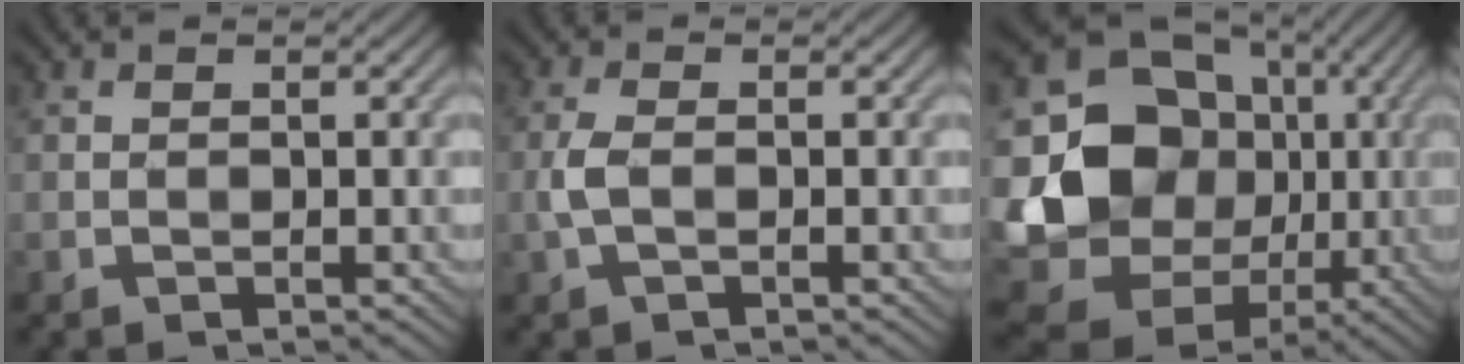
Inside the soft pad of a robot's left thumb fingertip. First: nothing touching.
{"total": 2.5, "force": [-0.6, 0.8, 2.3], "torque": [-0.063, 0.005, -0.015]}
{"total": 21.0, "force": [-0.2, 18.4, 10.0], "torque": [-0.217, -0.027, -0.004]}